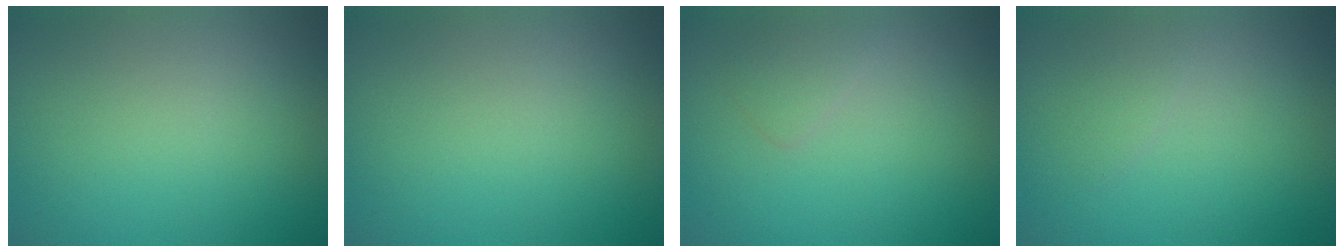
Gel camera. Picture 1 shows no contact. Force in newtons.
{"total": 0.0}
{"total": 1.1, "press": 1.1, "slide": 0.0}
{"total": 0.8, "press": 0.8, "slide": 0.1}